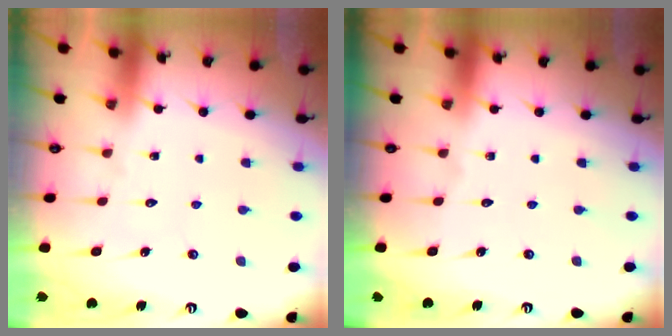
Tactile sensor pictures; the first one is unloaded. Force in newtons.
{"total": 0.0}